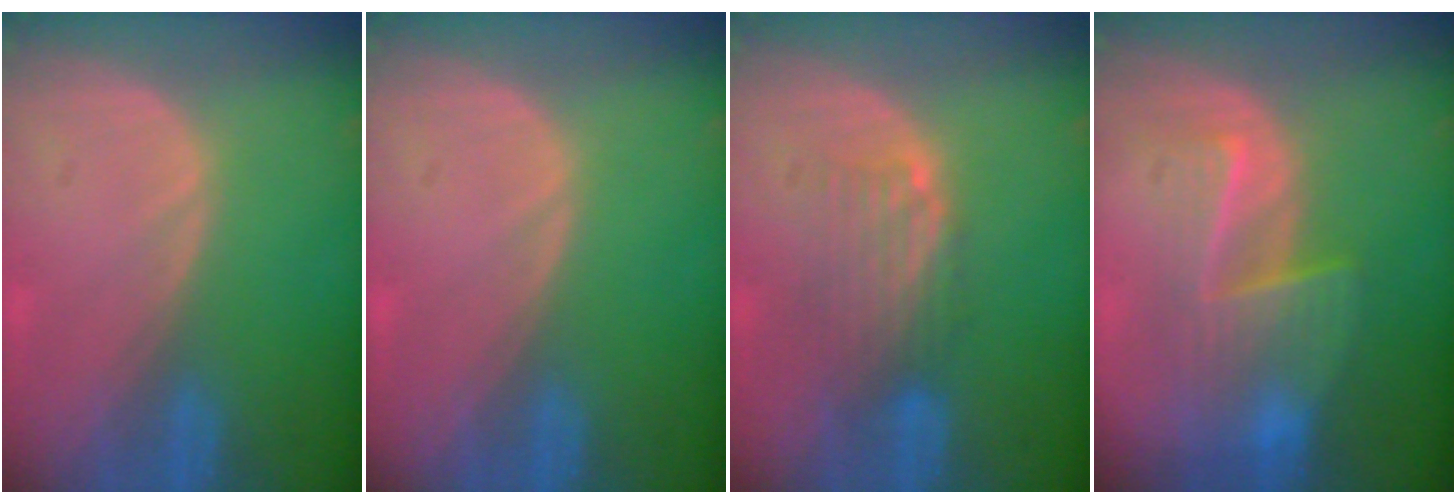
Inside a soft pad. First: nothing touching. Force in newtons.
{"total": 0.0}
{"total": 5.1, "press": 4.4, "slide": 2.6}
{"total": 6.8, "press": 6.8, "slide": 0.4}